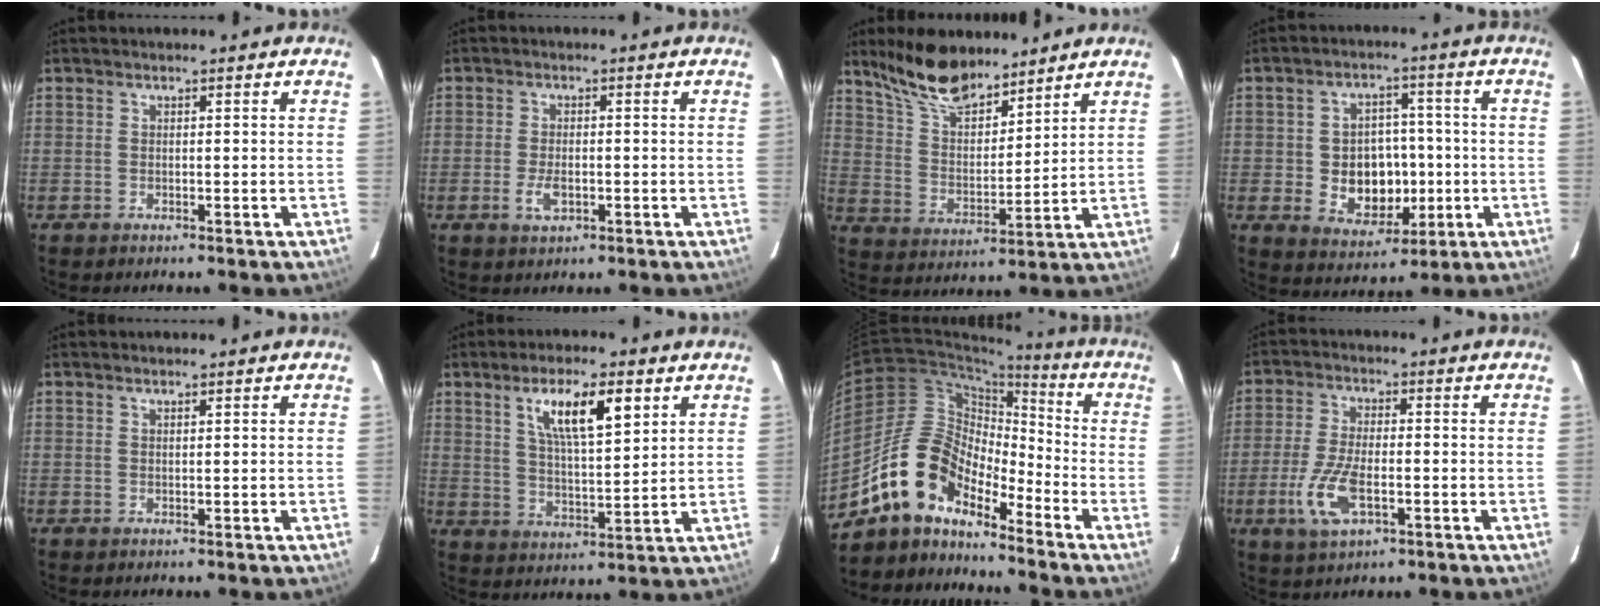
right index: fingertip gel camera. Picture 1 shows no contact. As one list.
[{"total": 3.6, "force": [-1.3, 1.9, 2.9], "torque": [-0.061, -0.003, -0.022]}, {"total": 13.3, "force": [10.9, 4.6, 6.1], "torque": [-0.114, 0.010, 0.206]}, {"total": 10.2, "force": [-1.7, 8.1, 6.0], "torque": [-0.123, 0.010, -0.007]}, {"total": 0.5, "force": [0.5, -0.1, 0.2], "torque": [-0.008, -0.002, 0.008]}, {"total": 10.7, "force": [5.3, 2.7, 8.9], "torque": [-0.152, 0.006, 0.095]}, {"total": 12.9, "force": [-10.4, 5.4, 5.4], "torque": [-0.095, 0.023, -0.202]}, {"total": 9.2, "force": [-3.2, 3.9, 7.8], "torque": [-0.172, -0.008, -0.059]}]